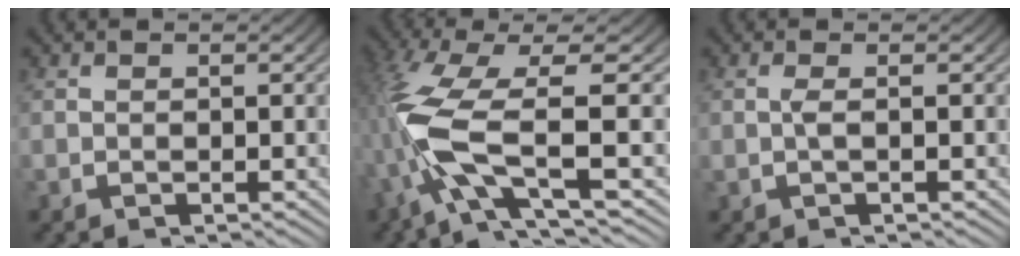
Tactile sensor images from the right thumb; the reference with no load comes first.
{"total": 9.6, "force": [-1.2, 4.3, 8.4], "torque": [-0.208, -0.024, -0.005]}
{"total": 1.0, "force": [0.0, 0.0, 1.0], "torque": [-0.026, -0.001, 0.002]}